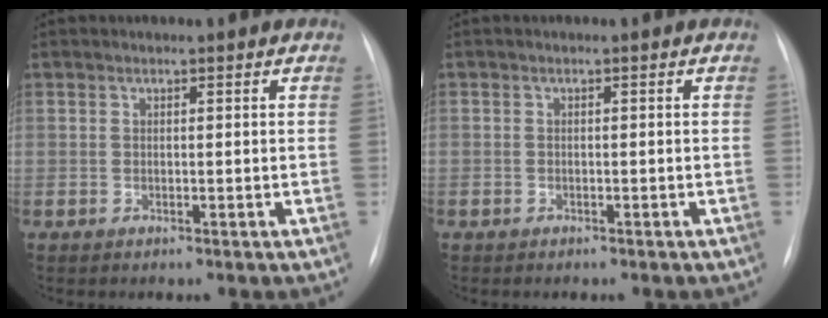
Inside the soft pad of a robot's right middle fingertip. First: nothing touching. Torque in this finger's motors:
{"motor_torque": [1.09, -1.05, -0.09, -0.21]}